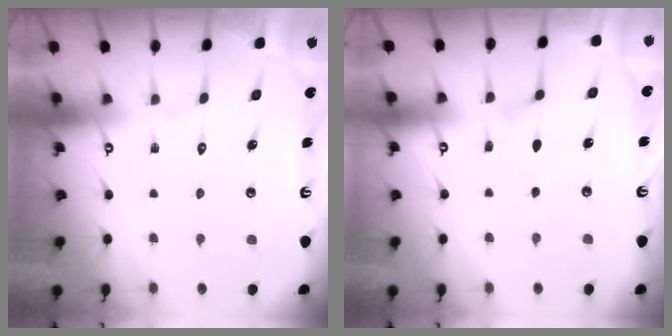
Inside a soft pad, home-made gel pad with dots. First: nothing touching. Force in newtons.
{"total": 3.0, "press": 2.5, "slide": 1.7}